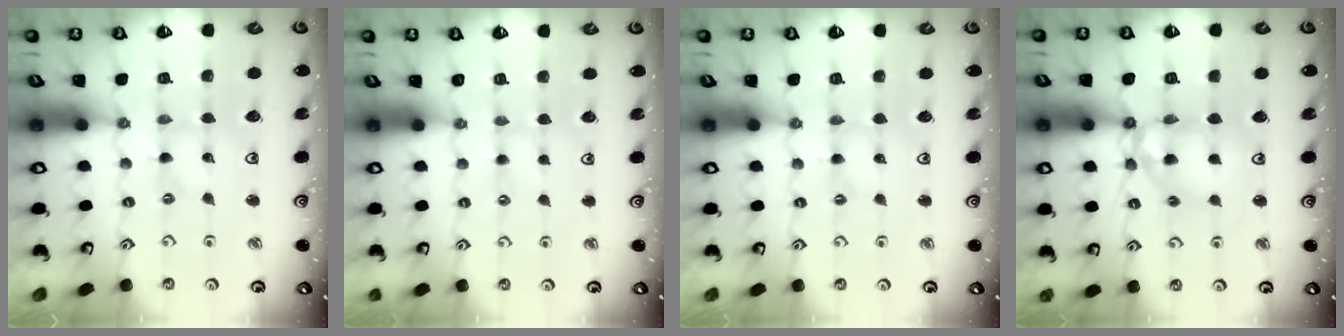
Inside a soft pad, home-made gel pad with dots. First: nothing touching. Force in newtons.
{"total": 1.9, "press": 1.9, "slide": 0.4}
{"total": 1.1, "press": 1.1, "slide": 0.3}
{"total": 11.5, "press": 11.4, "slide": 1.1}